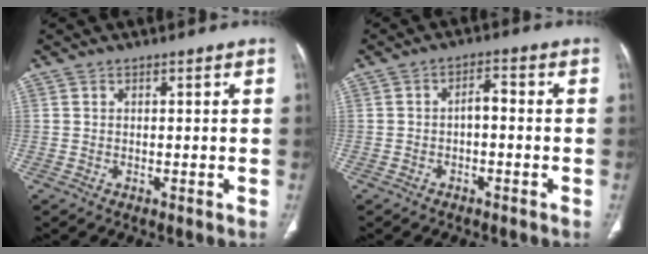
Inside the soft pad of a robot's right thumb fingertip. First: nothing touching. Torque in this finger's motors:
{"motor_torque": [0.41, 0.36, 0.37, 0.18, 0.00]}